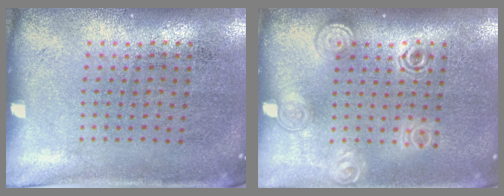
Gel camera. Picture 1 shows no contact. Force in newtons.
{"total": 1.5, "press": 1.2, "slide": 0.9}